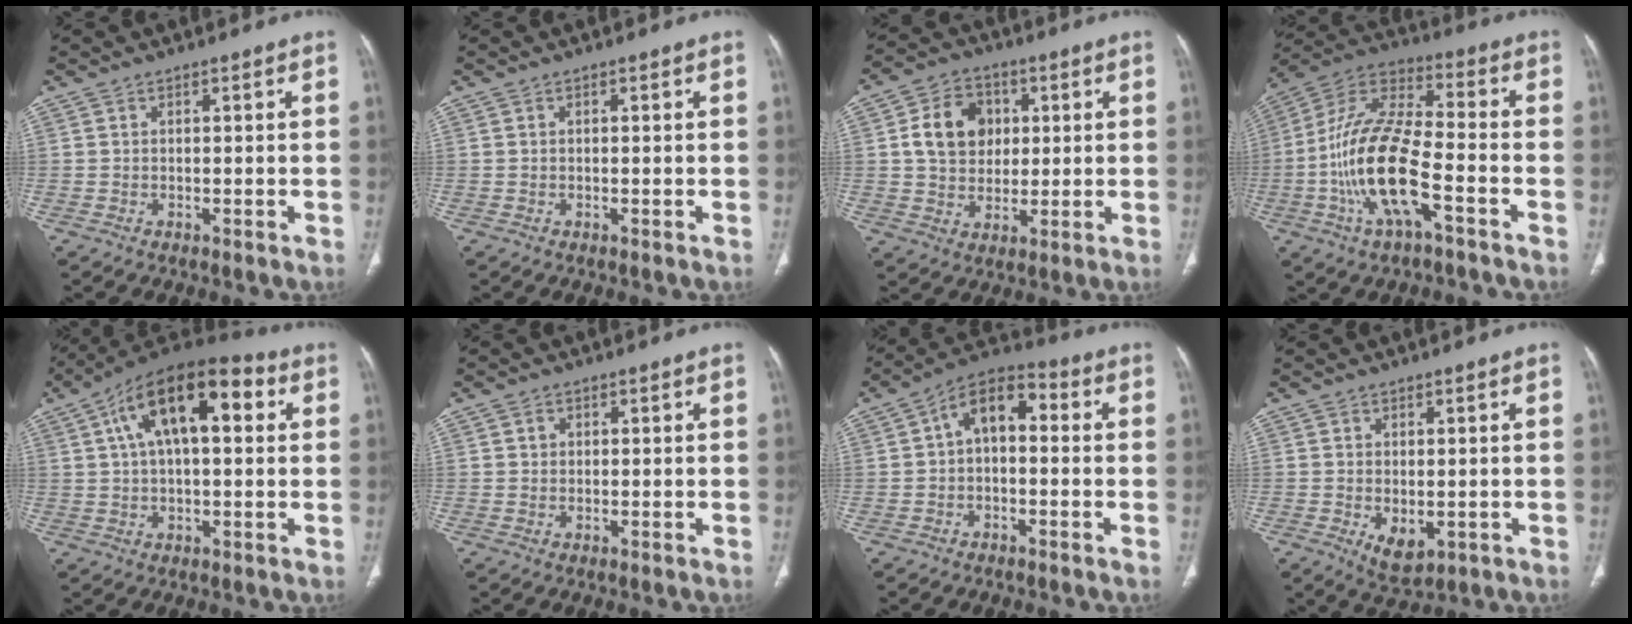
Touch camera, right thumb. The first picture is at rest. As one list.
[{"total": 0.0}, {"total": 11.2, "force": [2.3, 9.0, 6.3], "torque": [-0.077, 0.002, 0.038]}, {"total": 17.9, "force": [-5.6, 6.5, 15.7], "torque": [-0.320, 0.038, -0.106]}, {"total": 18.3, "force": [5.4, 8.5, 15.2], "torque": [-0.235, 0.028, 0.078]}, {"total": 1.2, "force": [0.4, 1.1, 0.4], "torque": [-0.003, 0.001, 0.005]}, {"total": 9.1, "force": [0.6, 5.5, 7.2], "torque": [-0.100, 0.035, -0.007]}, {"total": 5.0, "force": [-1.1, 3.0, 3.8], "torque": [-0.059, -0.010, -0.002]}]